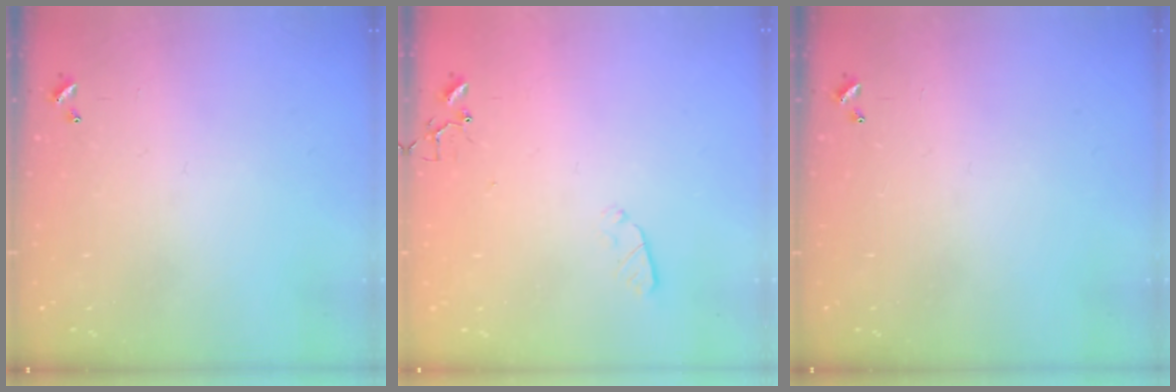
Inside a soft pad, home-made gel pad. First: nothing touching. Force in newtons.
{"total": 2.9, "press": 2.8, "slide": 0.5}
{"total": 0.0}